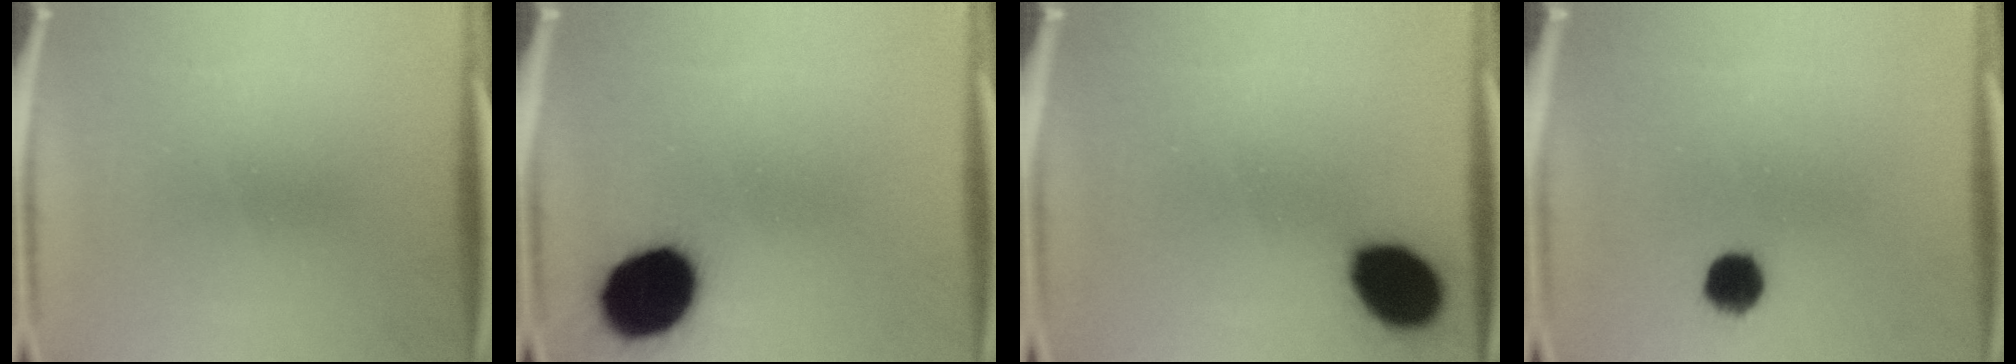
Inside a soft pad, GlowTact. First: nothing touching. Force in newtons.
{"total": 16.6}
{"total": 13.9}
{"total": 5.1}